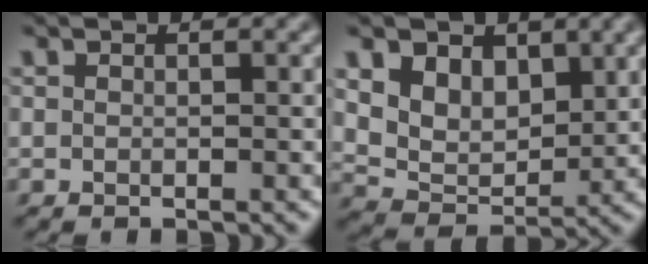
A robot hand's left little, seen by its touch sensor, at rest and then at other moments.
{"total": 5.3, "force": [2.4, 3.6, 3.1], "torque": [-0.070, -0.015, 0.042]}